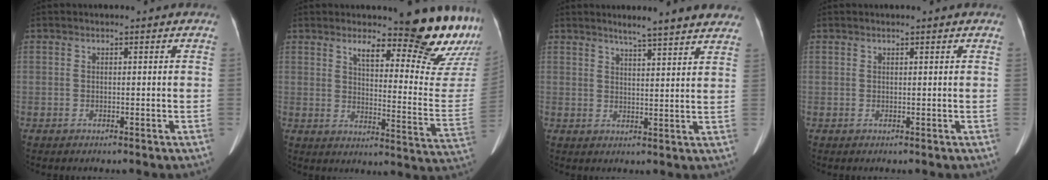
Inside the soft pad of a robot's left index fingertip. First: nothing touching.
{"total": 19.3, "force": [16.0, 1.9, 10.6], "torque": [-0.127, -0.096, 0.190]}
{"total": 11.2, "force": [9.6, 0.6, 5.7], "torque": [-0.068, 0.008, 0.107]}
{"total": 0.8, "force": [0.7, -0.1, 0.4], "torque": [-0.007, 0.008, 0.013]}